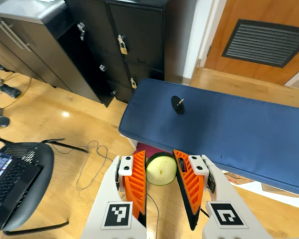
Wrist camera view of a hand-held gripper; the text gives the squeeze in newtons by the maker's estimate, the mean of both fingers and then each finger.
{"total": 10.4, "left": 10.4, "right": 10.4}